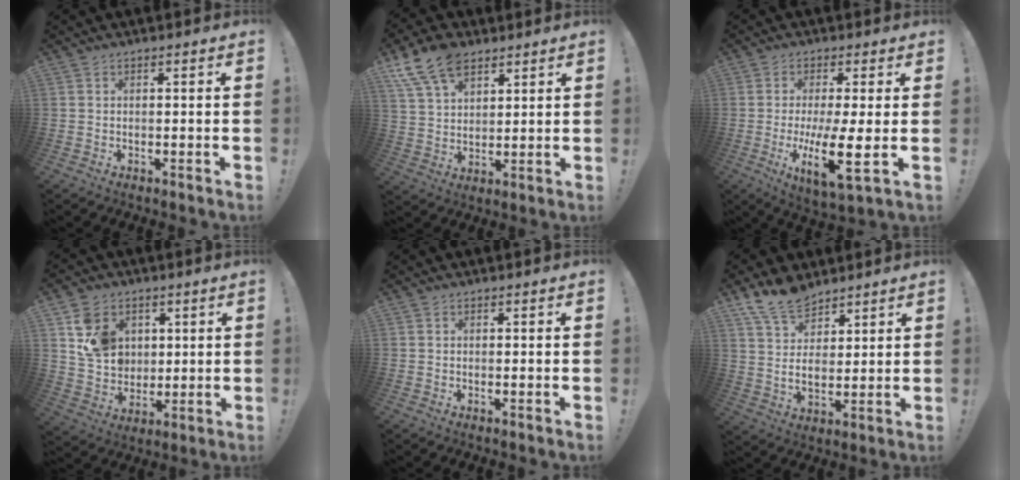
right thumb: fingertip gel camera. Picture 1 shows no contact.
{"total": 12.6, "force": [8.1, 7.3, 6.5], "torque": [-0.122, -0.032, 0.156]}
{"total": 12.4, "force": [-2.0, 2.7, 11.9], "torque": [-0.221, -0.019, -0.032]}
{"total": 11.7, "force": [4.6, 9.7, 4.6], "torque": [-0.074, -0.010, 0.098]}
{"total": 0.0}
{"total": 11.2, "force": [7.9, 6.1, 5.2], "torque": [-0.103, -0.044, 0.154]}